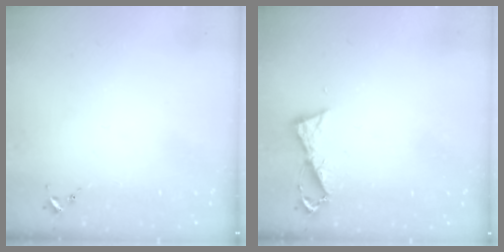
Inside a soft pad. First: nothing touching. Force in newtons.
{"total": 5.4, "press": 5.4, "slide": 0.6}